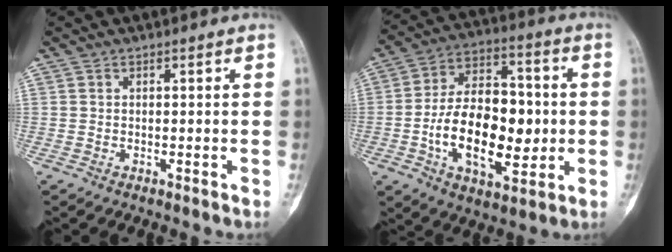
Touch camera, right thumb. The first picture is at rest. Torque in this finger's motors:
{"motor_torque": [2.39, 2.62, 1.35, -1.00, 0.14]}